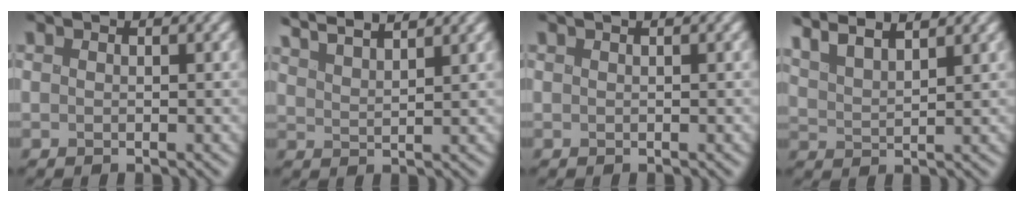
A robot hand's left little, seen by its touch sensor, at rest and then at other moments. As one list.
[{"total": 6.0, "force": [5.1, 1.1, 3.0], "torque": [-0.045, 0.023, 0.054]}, {"total": 0.8, "force": [0.4, 0.3, 0.6], "torque": [-0.004, 0.005, -0.003]}, {"total": 6.6, "force": [5.0, 1.8, 3.9], "torque": [-0.096, 0.031, 0.063]}]